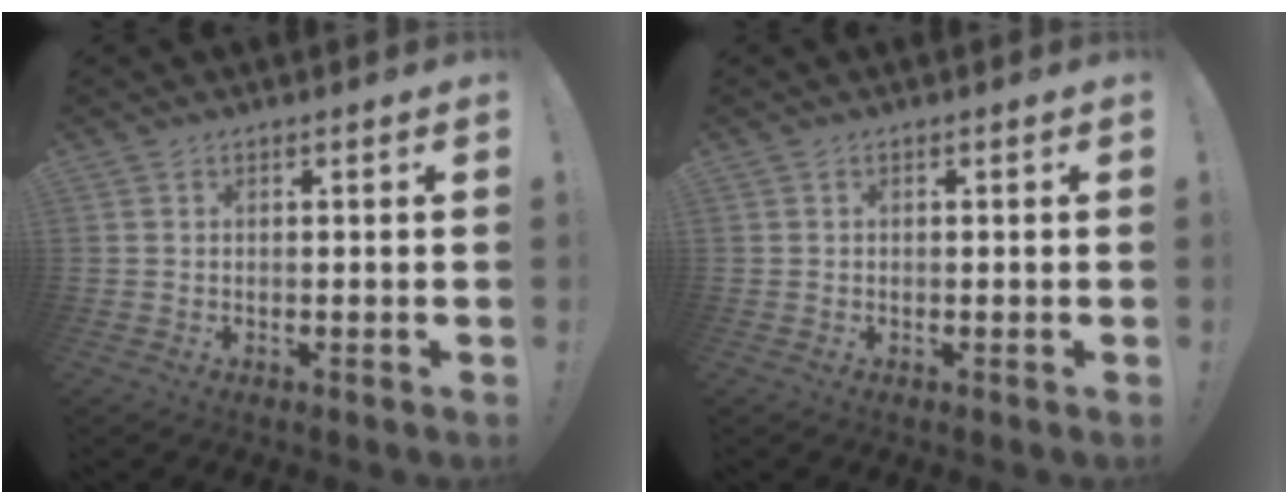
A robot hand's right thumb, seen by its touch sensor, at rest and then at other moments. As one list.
[{"total": 0.0}]